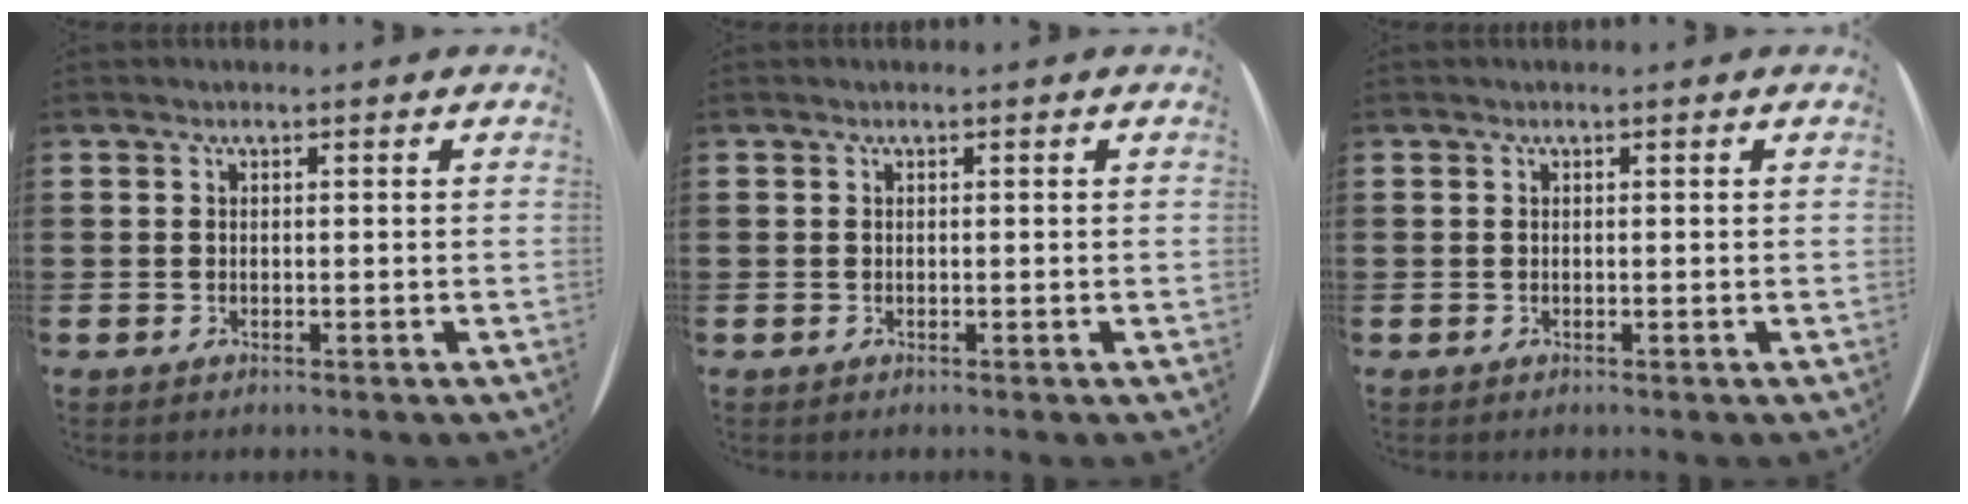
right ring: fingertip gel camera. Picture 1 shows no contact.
{"total": 0.0}
{"total": 0.0}